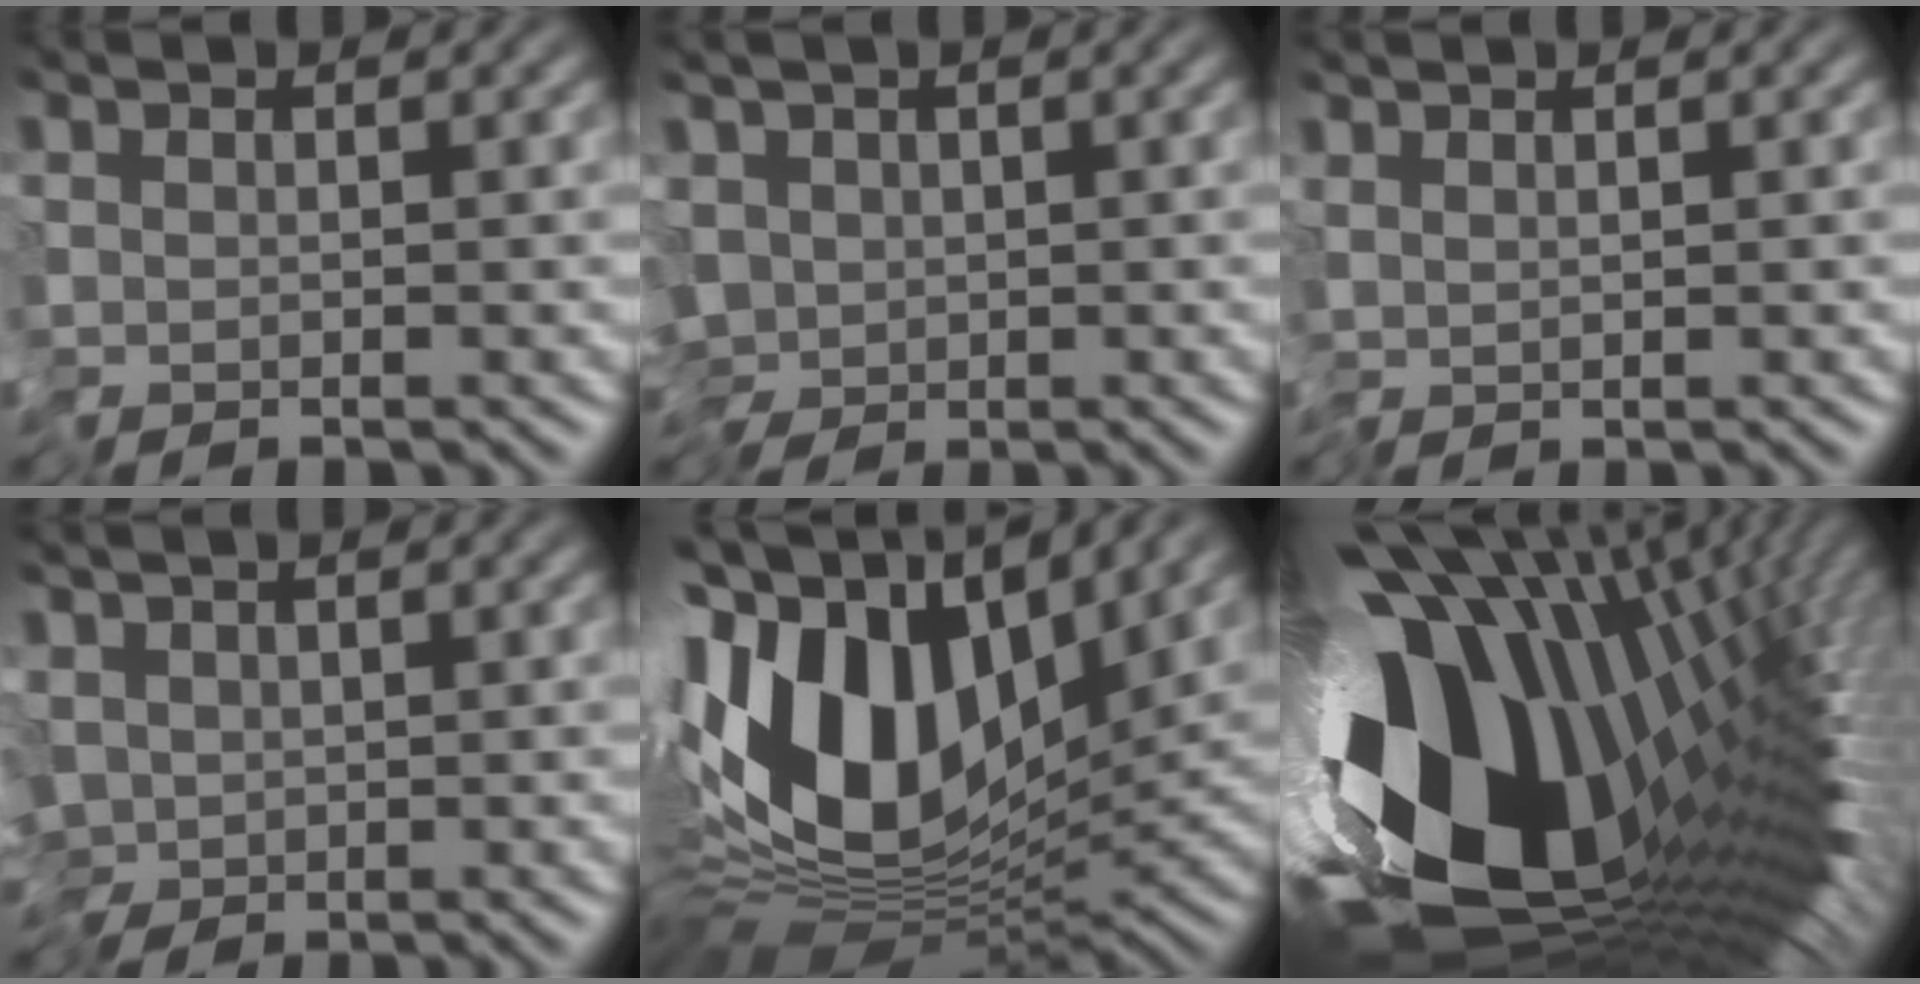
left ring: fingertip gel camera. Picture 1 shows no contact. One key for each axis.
{"total": 5.8, "fx": -1.3, "fy": 4.3, "fz": 3.7, "tx": -0.051, "ty": -0.020, "tz": -0.013}
{"total": 0.6, "fx": 0.2, "fy": 0.1, "fz": 0.6, "tx": -0.006, "ty": 0.004, "tz": 0.004}
{"total": 6.1, "fx": -0.7, "fy": 4.3, "fz": 4.2, "tx": -0.062, "ty": -0.019, "tz": 0.004}
{"total": 14.0, "fx": 2.2, "fy": 7.7, "fz": 11.5, "tx": -0.222, "ty": 0.005, "tz": 0.033}
{"total": 16.7, "fx": -0.7, "fy": 9.8, "fz": 13.6, "tx": -0.262, "ty": -0.075, "tz": 0.018}